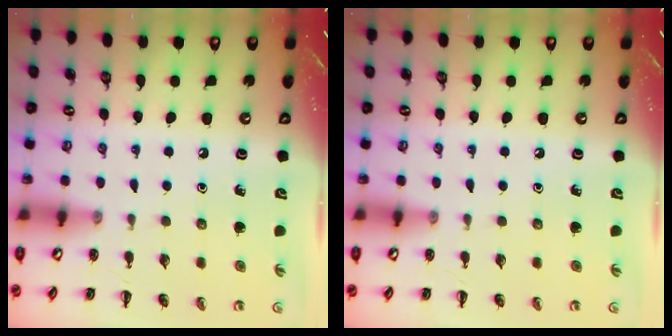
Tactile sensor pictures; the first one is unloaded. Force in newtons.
{"total": 0.0}